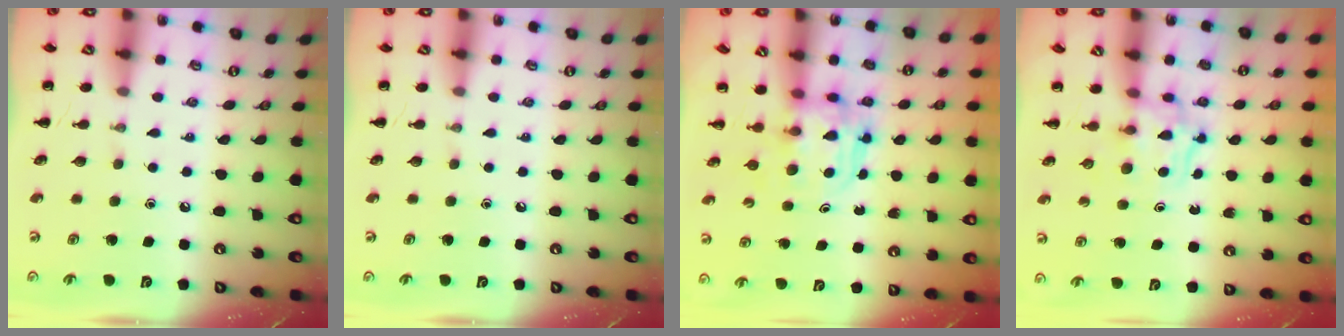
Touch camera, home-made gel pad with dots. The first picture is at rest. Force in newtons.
{"total": 0.0}
{"total": 3.6, "press": 3.6, "slide": 0.3}
{"total": 3.9, "press": 3.9, "slide": 0.3}